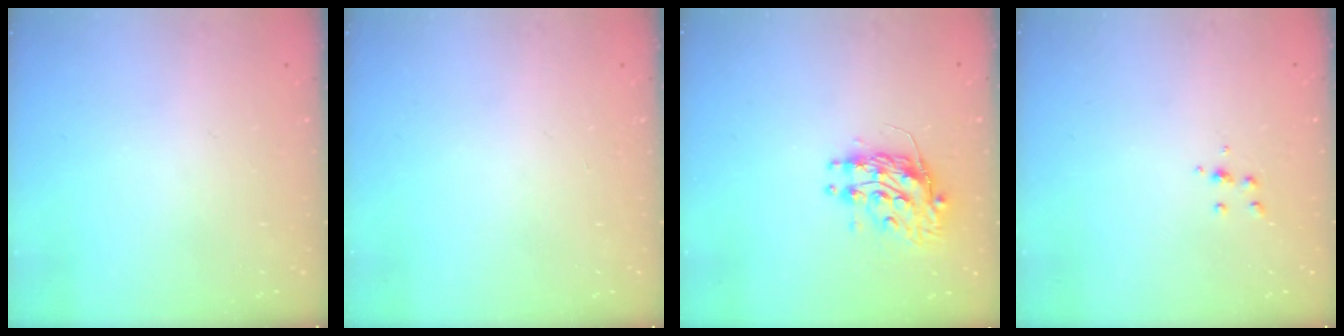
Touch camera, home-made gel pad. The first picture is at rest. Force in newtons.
{"total": 0.0}
{"total": 10.0, "press": 9.9, "slide": 0.8}
{"total": 4.1, "press": 4.1, "slide": 0.6}